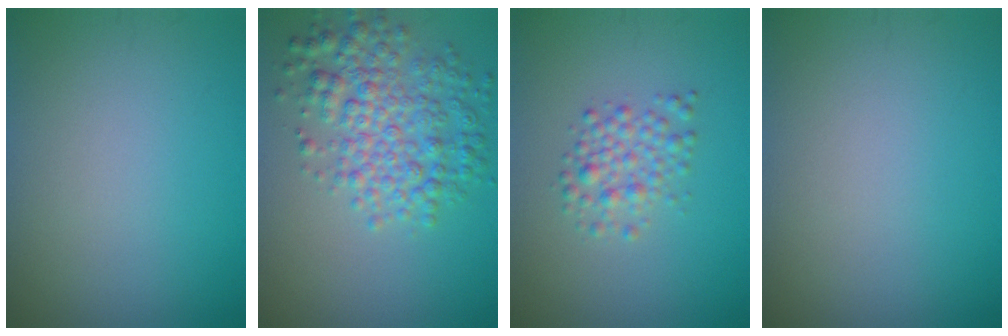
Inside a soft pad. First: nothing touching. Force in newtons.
{"total": 5.5, "press": 5.5, "slide": 0.1}
{"total": 2.5, "press": 2.5, "slide": 0.0}
{"total": 0.0}